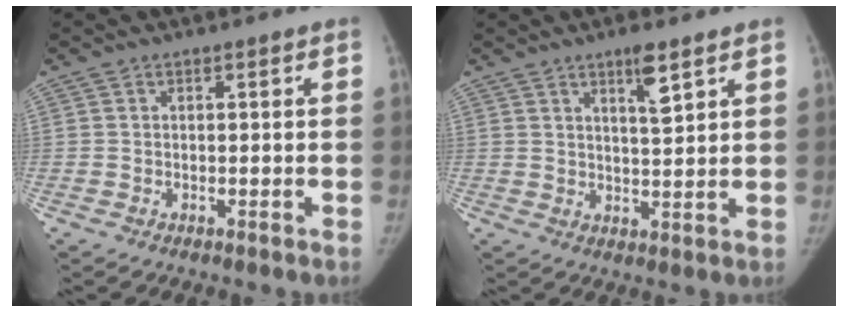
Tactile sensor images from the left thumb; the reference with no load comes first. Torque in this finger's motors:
{"motor_torque": [0.97, 0.32, 0.64, -0.43, 0.23]}